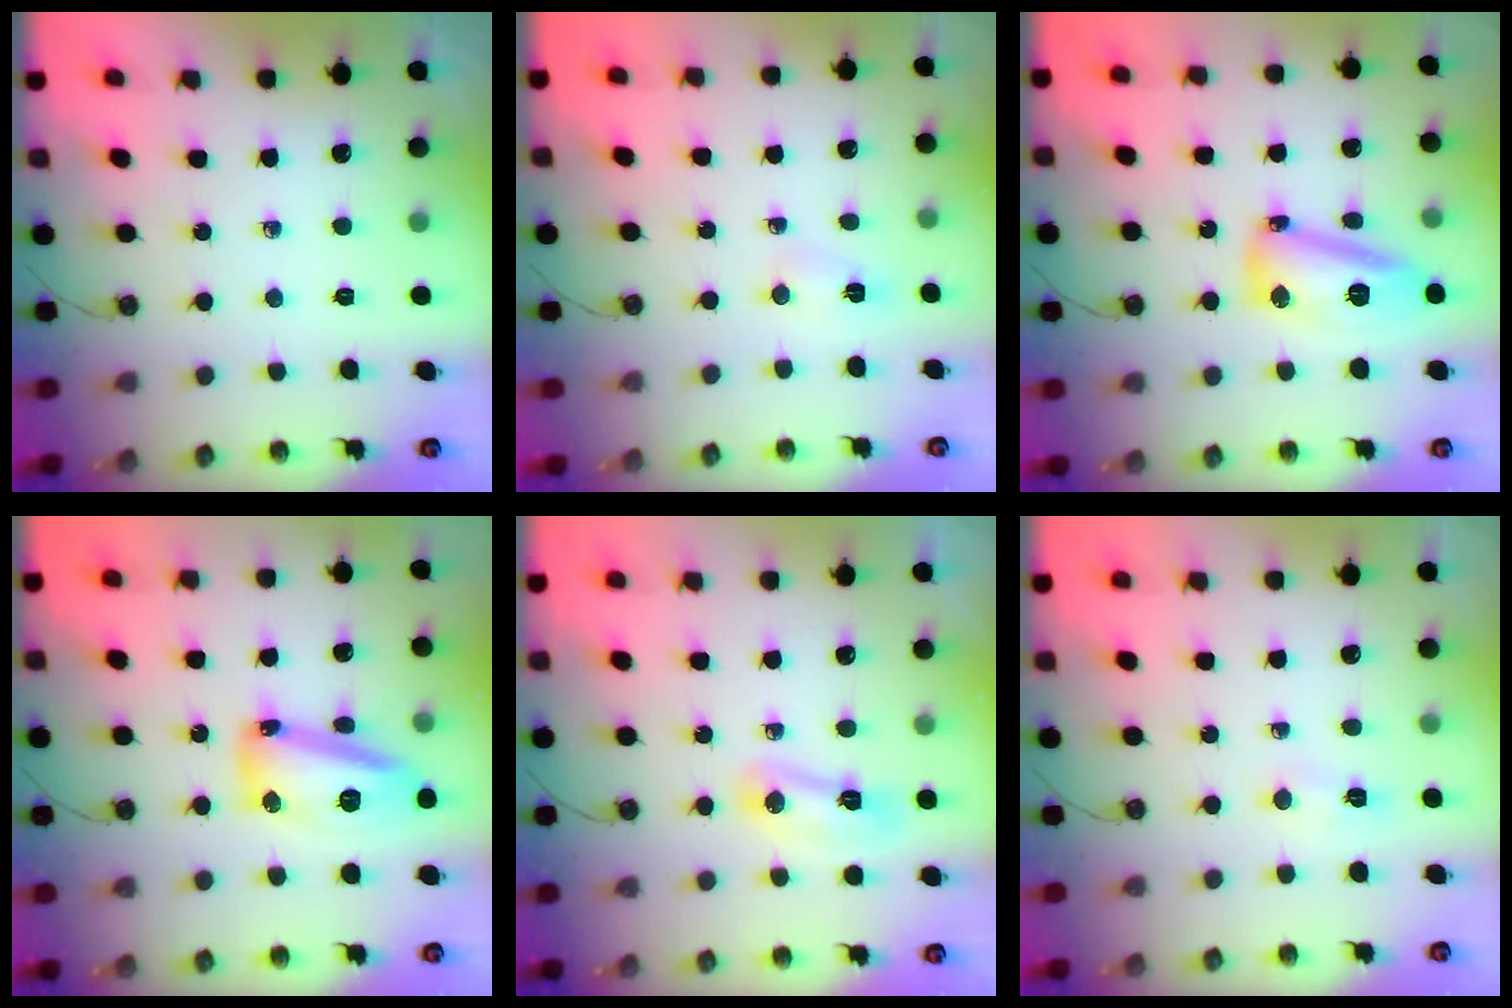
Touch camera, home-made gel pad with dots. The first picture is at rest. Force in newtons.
{"total": 2.5, "press": 2.4, "slide": 0.4}
{"total": 14.1, "press": 13.5, "slide": 4.1}
{"total": 14.3, "press": 14.3, "slide": 1.2}
{"total": 6.8, "press": 6.7, "slide": 0.9}
{"total": 4.2, "press": 3.9, "slide": 1.3}